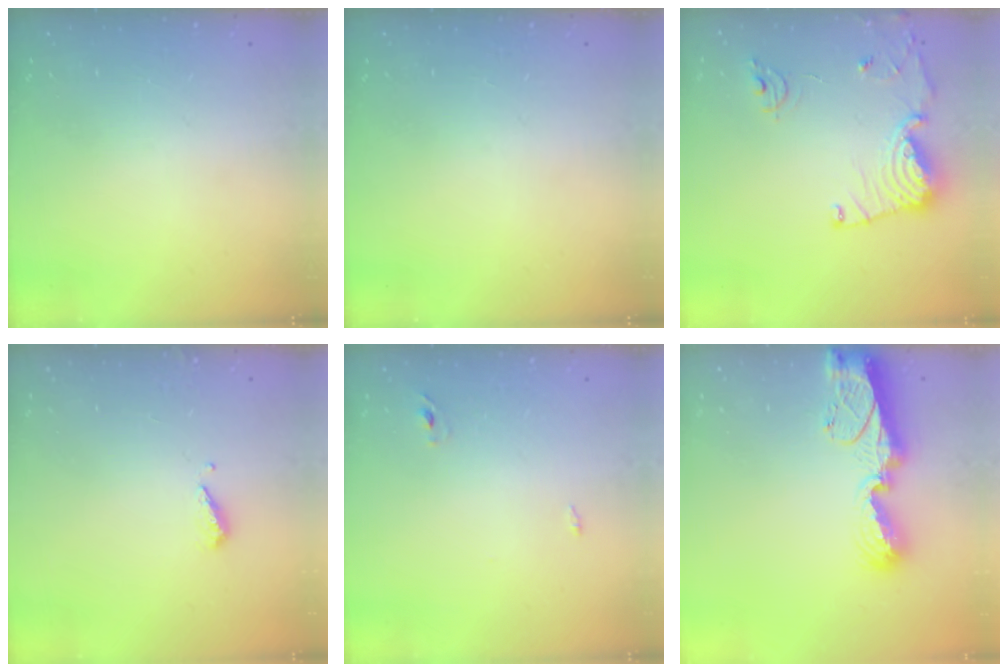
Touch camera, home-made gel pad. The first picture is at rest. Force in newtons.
{"total": 0.0}
{"total": 13.4, "press": 13.4, "slide": 1.5}
{"total": 3.9, "press": 3.9, "slide": 0.4}
{"total": 2.4, "press": 2.2, "slide": 1.0}
{"total": 11.3, "press": 11.2, "slide": 1.0}